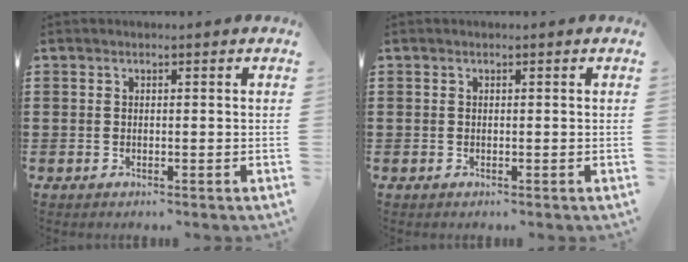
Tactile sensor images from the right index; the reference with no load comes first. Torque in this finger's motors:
{"motor_torque": [0.00, 0.00, 0.00, 0.00]}